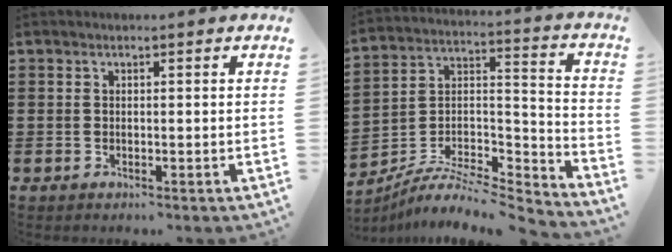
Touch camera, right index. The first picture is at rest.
{"total": 6.5, "force": [-5.6, 2.2, 2.5], "torque": [-0.051, -0.002, -0.113]}